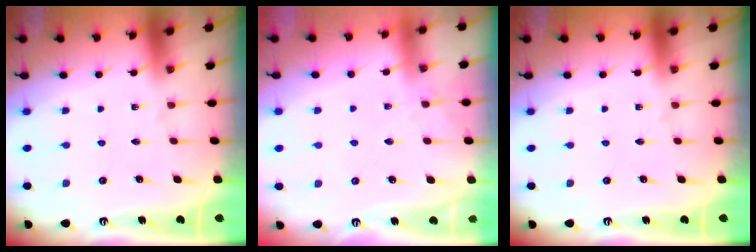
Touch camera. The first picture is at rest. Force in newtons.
{"total": 3.0, "press": 3.0, "slide": 0.6}
{"total": 0.0}